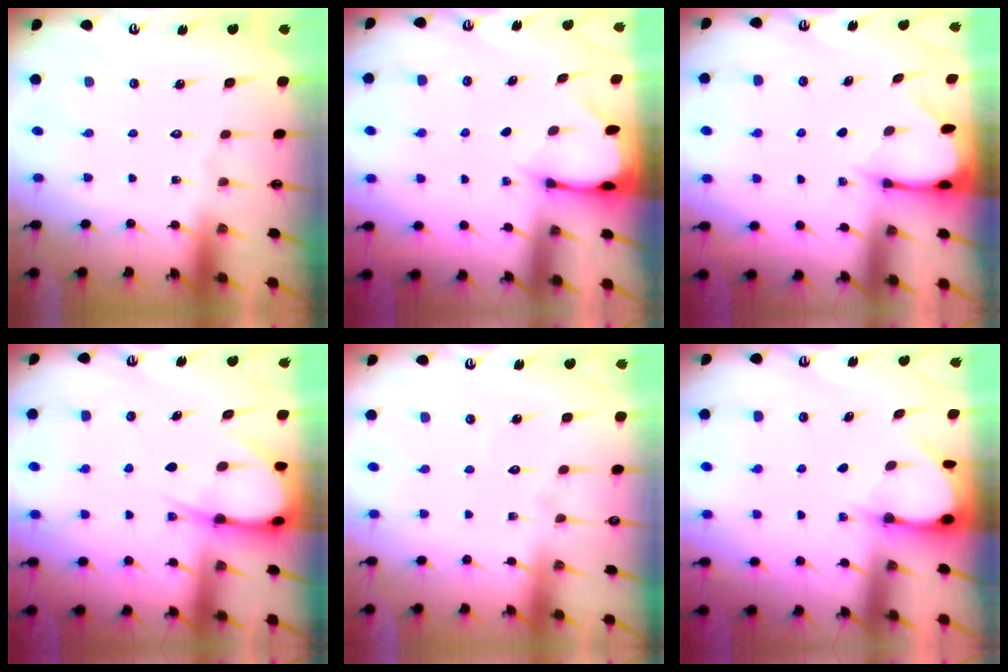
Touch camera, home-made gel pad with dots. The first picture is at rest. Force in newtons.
{"total": 2.1, "press": 2.1, "slide": 0.1}
{"total": 2.4, "press": 2.4, "slide": 0.3}
{"total": 8.2, "press": 8.2, "slide": 0.9}
{"total": 3.0, "press": 3.0, "slide": 0.3}
{"total": 3.2, "press": 3.2, "slide": 0.3}